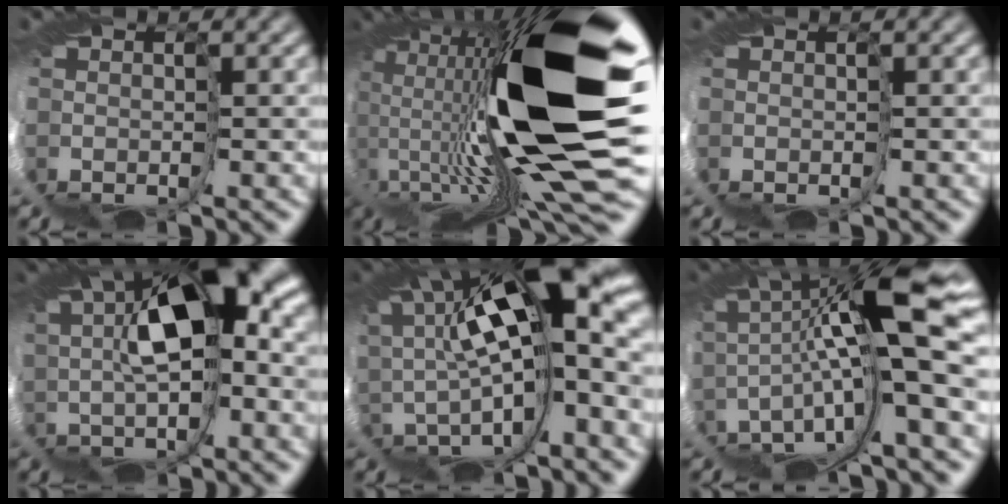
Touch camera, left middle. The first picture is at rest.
{"total": 16.4, "force": [5.8, 2.6, 15.1], "torque": [-0.287, -0.011, 0.082]}
{"total": 0.0}
{"total": 8.2, "force": [4.6, 0.2, 6.8], "torque": [-0.121, 0.025, 0.065]}
{"total": 11.4, "force": [5.4, 0.1, 10.0], "torque": [-0.176, 0.022, 0.086]}
{"total": 9.8, "force": [2.3, -1.1, 9.5], "torque": [-0.177, 0.019, 0.030]}